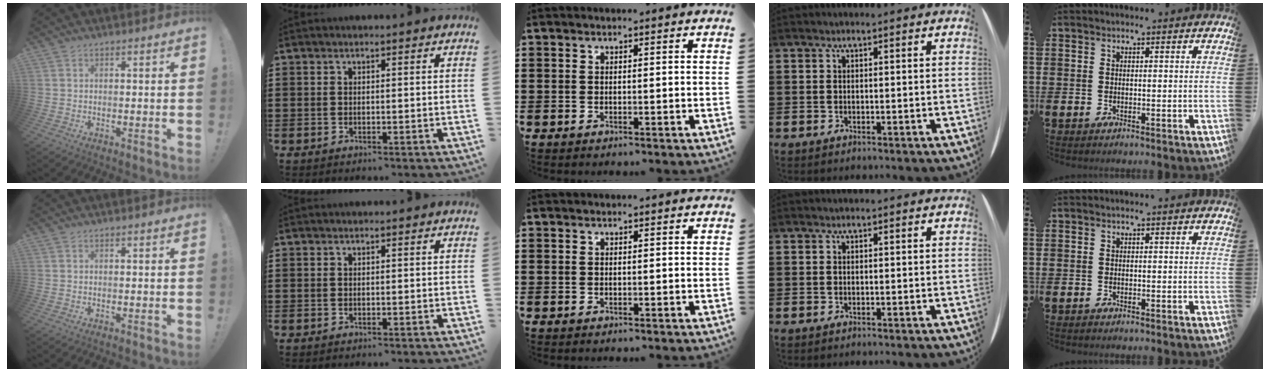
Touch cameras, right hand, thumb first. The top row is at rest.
{}